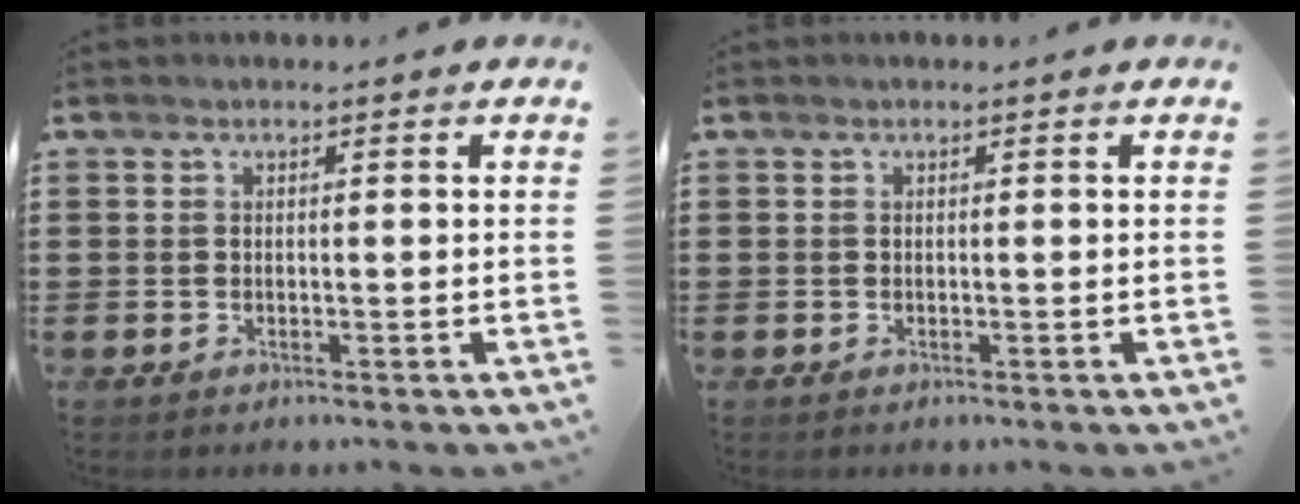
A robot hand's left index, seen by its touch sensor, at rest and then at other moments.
{"total": 0.0}